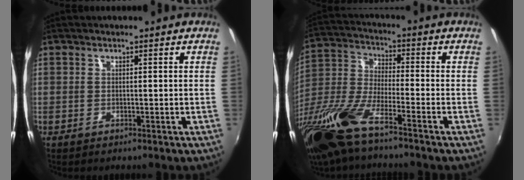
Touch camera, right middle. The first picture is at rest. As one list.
[{"total": 17.8, "force": [-12.2, 3.8, 12.4], "torque": [-0.276, -0.034, -0.250]}]